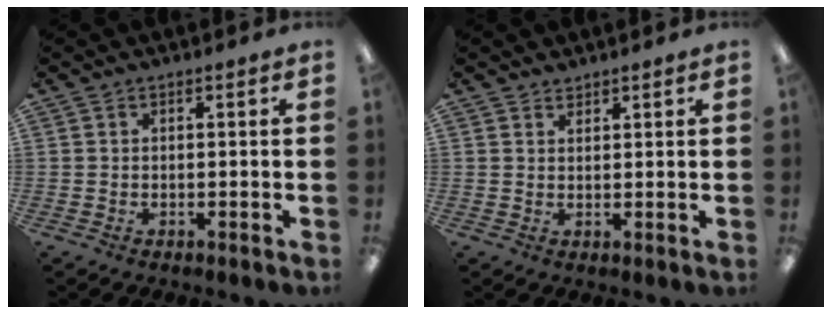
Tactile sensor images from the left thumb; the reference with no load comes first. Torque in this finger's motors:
{"motor_torque": [0.06, 0.03, -0.07, 0.16, 0.00]}